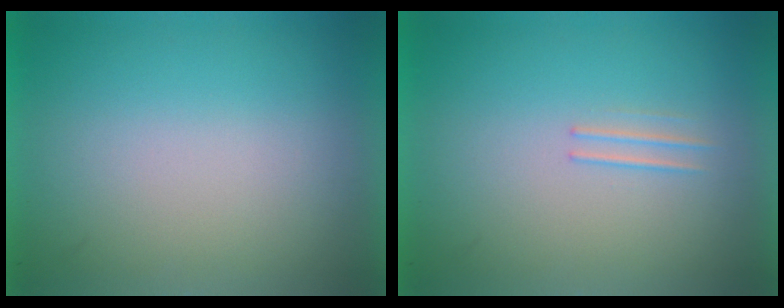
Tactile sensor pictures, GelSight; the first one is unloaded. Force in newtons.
{"total": 1.2}